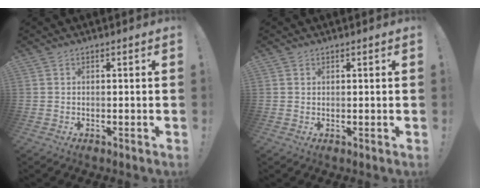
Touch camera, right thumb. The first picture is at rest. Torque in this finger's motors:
{"motor_torque": [-0.16, -0.13, -0.19, 0.28, 0.01]}